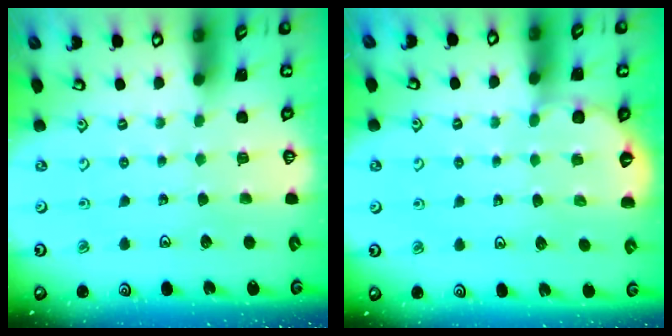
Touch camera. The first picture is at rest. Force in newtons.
{"total": 3.2, "press": 2.7, "slide": 1.7}